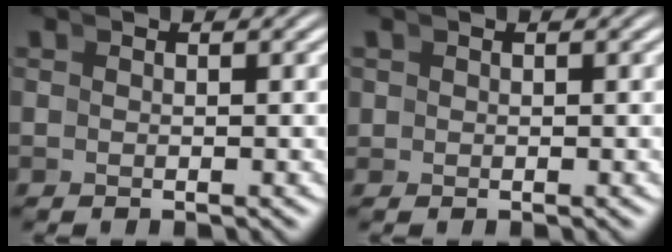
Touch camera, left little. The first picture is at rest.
{"total": 0.8, "force": [0.1, 0.8, 0.1], "torque": [-0.001, -0.003, 0.003]}